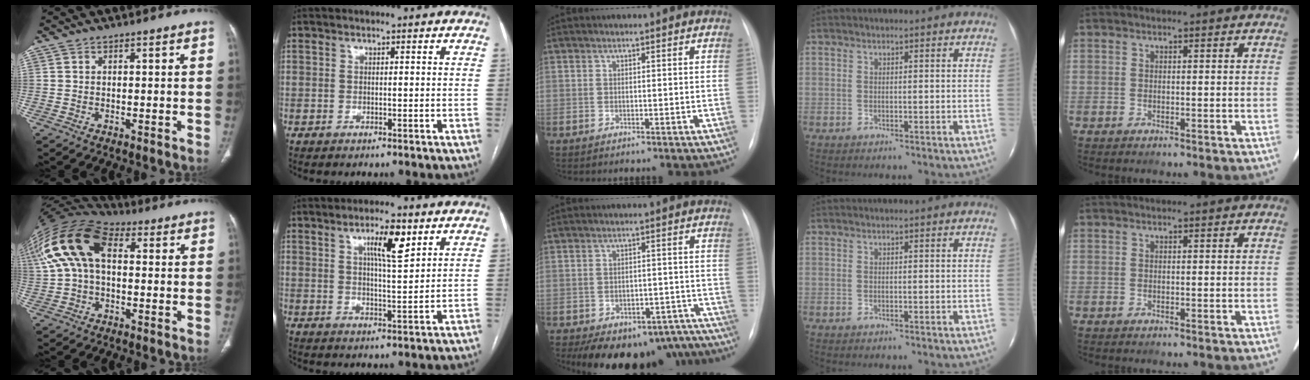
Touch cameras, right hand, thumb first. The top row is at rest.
{"thumb": {"total": 17.5, "force": [3.4, 10.6, 13.5], "torque": [-0.283, 0.045, 0.053]}, "index": {"total": 6.5, "force": [3.3, 1.0, 5.5], "torque": [-0.094, 0.002, 0.054]}, "middle": {"total": 18.1, "force": [-14.1, 9.3, 6.4], "torque": [-0.085, 0.023, -0.165]}}